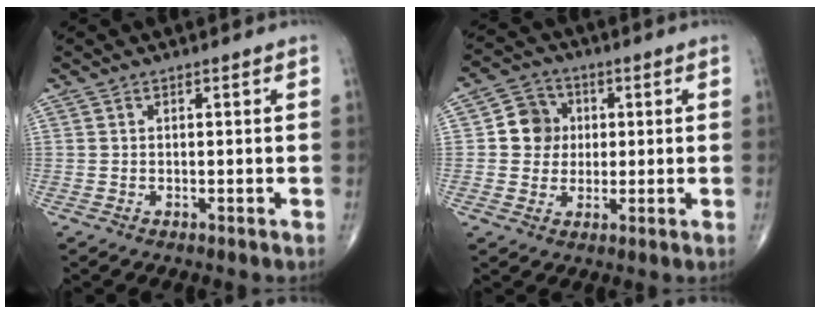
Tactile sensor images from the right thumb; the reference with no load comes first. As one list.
[{"total": 7.2, "force": [0.9, 6.6, 2.6], "torque": [-0.011, 0.005, 0.006]}]